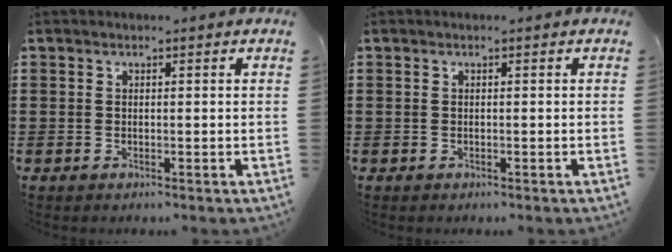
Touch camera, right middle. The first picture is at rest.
{"total": 0.0}